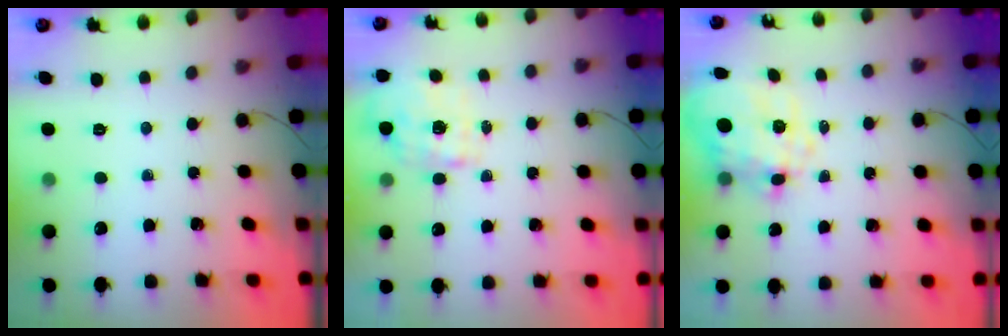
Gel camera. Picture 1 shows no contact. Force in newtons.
{"total": 1.9, "press": 1.9, "slide": 0.5}
{"total": 11.1, "press": 10.9, "slide": 2.3}